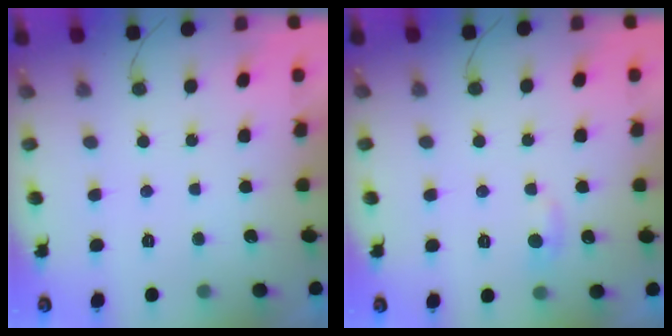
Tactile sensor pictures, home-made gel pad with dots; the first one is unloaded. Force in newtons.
{"total": 4.0, "press": 3.9, "slide": 0.4}